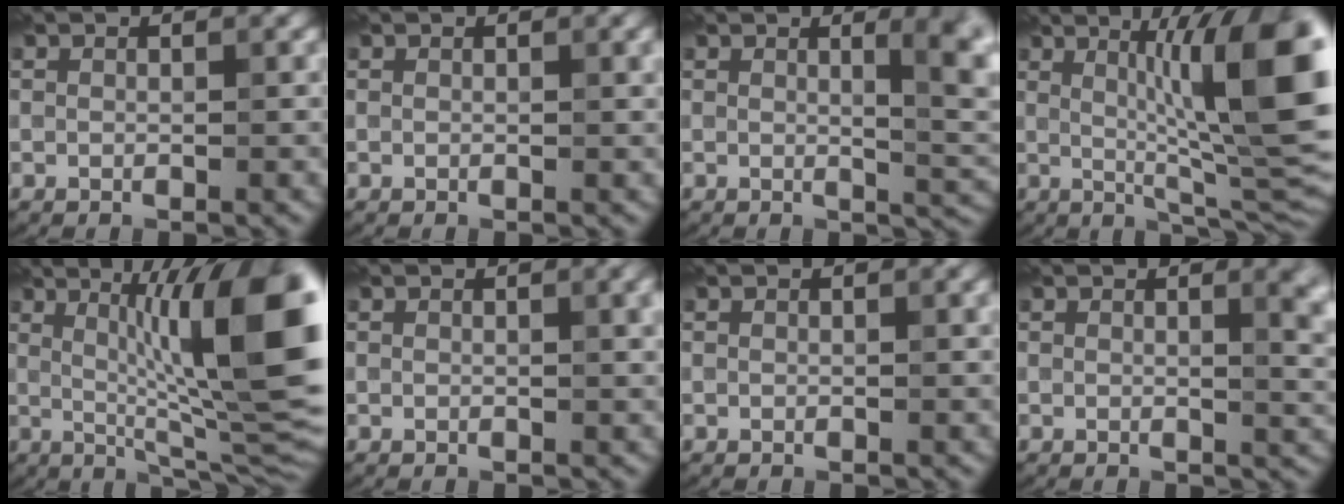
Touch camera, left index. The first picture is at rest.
{"total": 1.3, "force": [0.6, 0.3, 1.1], "torque": [-0.015, 0.001, 0.011]}
{"total": 5.7, "force": [1.4, 1.8, 5.2], "torque": [-0.051, -0.003, 0.021]}
{"total": 12.4, "force": [2.4, 2.4, 11.9], "torque": [-0.150, 0.005, 0.042]}
{"total": 13.9, "force": [2.6, 3.0, 13.3], "torque": [-0.169, 0.008, 0.041]}
{"total": 2.6, "force": [1.0, 0.8, 2.3], "torque": [-0.031, 0.004, 0.016]}
{"total": 1.0, "force": [0.5, 0.2, 0.8], "torque": [-0.011, 0.000, 0.009]}
{"total": 4.8, "force": [1.4, 1.9, 4.1], "torque": [-0.032, -0.001, 0.022]}